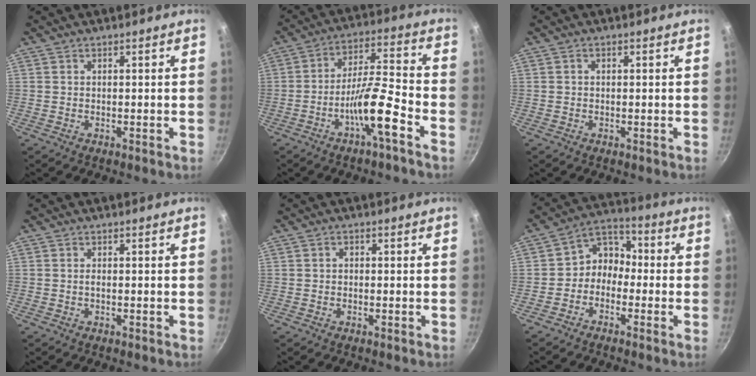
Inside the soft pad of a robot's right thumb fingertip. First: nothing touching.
{"total": 11.3, "force": [-5.6, 1.9, 9.6], "torque": [-0.165, 0.044, -0.099]}
{"total": 0.6, "force": [0.0, 0.5, 0.4], "torque": [-0.007, 0.006, 0.002]}
{"total": 0.5, "force": [-0.1, 0.2, 0.4], "torque": [-0.008, 0.002, -0.004]}
{"total": 1.0, "force": [-0.1, 0.9, 0.5], "torque": [-0.007, 0.006, -0.004]}
{"total": 7.0, "force": [-1.8, 5.7, 3.5], "torque": [-0.024, 0.042, -0.054]}